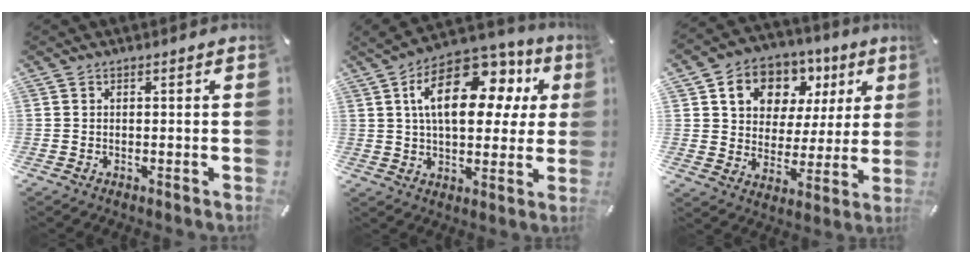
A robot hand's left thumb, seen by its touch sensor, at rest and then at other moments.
{"total": 19.6, "force": [6.5, 11.0, 14.8], "torque": [-0.253, -0.021, 0.107]}
{"total": 12.1, "force": [5.7, 9.8, 4.4], "torque": [-0.083, -0.025, 0.107]}